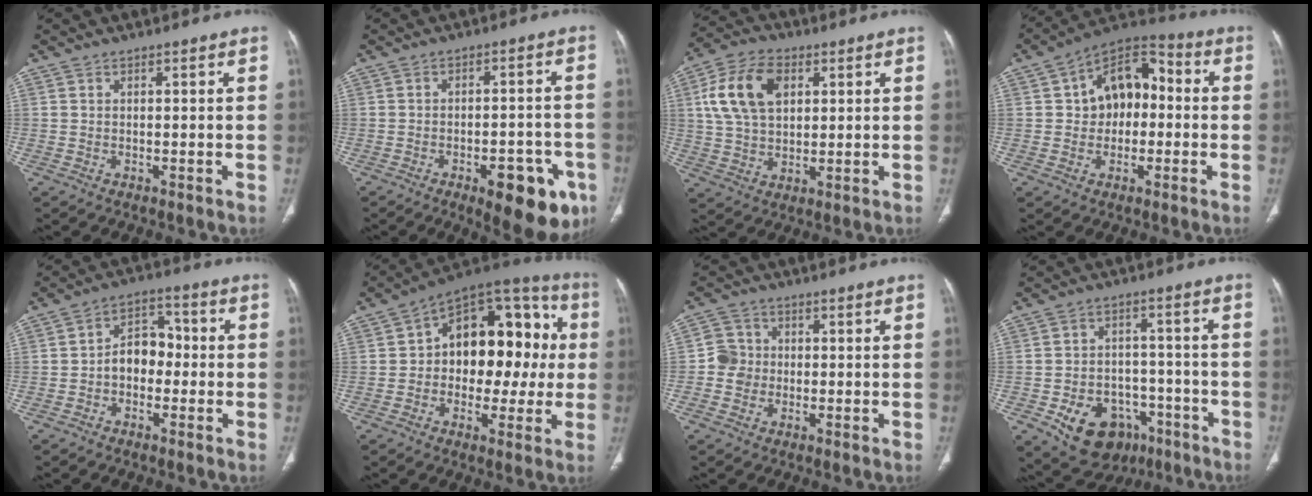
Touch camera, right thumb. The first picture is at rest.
{"total": 13.7, "force": [-6.5, 5.8, 10.6], "torque": [-0.103, 0.024, -0.076]}
{"total": 13.4, "force": [3.9, 8.6, 9.5], "torque": [-0.172, 0.007, 0.072]}
{"total": 13.2, "force": [0.7, 9.2, 9.5], "torque": [-0.103, 0.039, -0.002]}
{"total": 7.8, "force": [-1.1, 5.7, 5.2], "torque": [-0.052, 0.034, -0.030]}
{"total": 21.3, "force": [1.3, 13.3, 16.6], "torque": [-0.177, 0.046, 0.013]}
{"total": 4.7, "force": [-0.5, 4.5, 1.0], "torque": [0.008, 0.010, -0.018]}
{"total": 15.5, "force": [-7.4, 11.3, 7.5], "torque": [-0.085, 0.049, -0.098]}